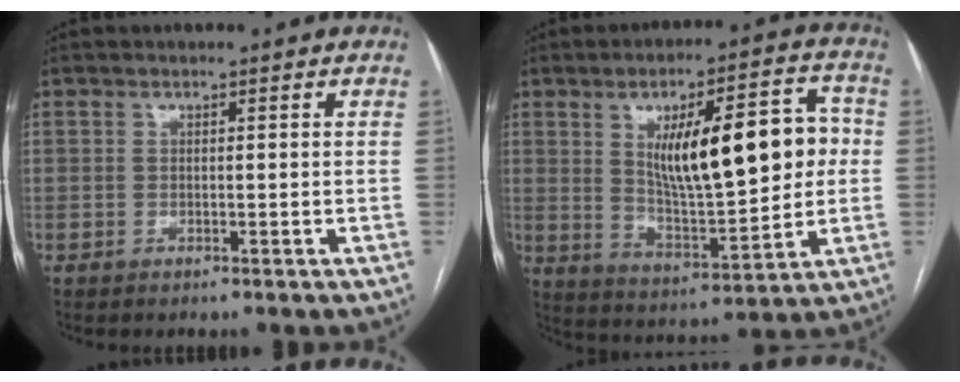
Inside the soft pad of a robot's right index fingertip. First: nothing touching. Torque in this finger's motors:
{"motor_torque": [1.66, 0.48, 0.49, 0.16]}